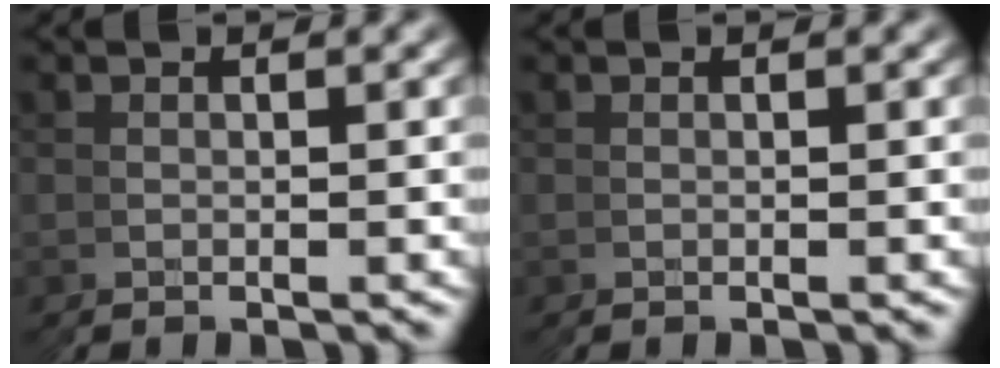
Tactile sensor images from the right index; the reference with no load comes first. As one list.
[{"total": 0.0}]